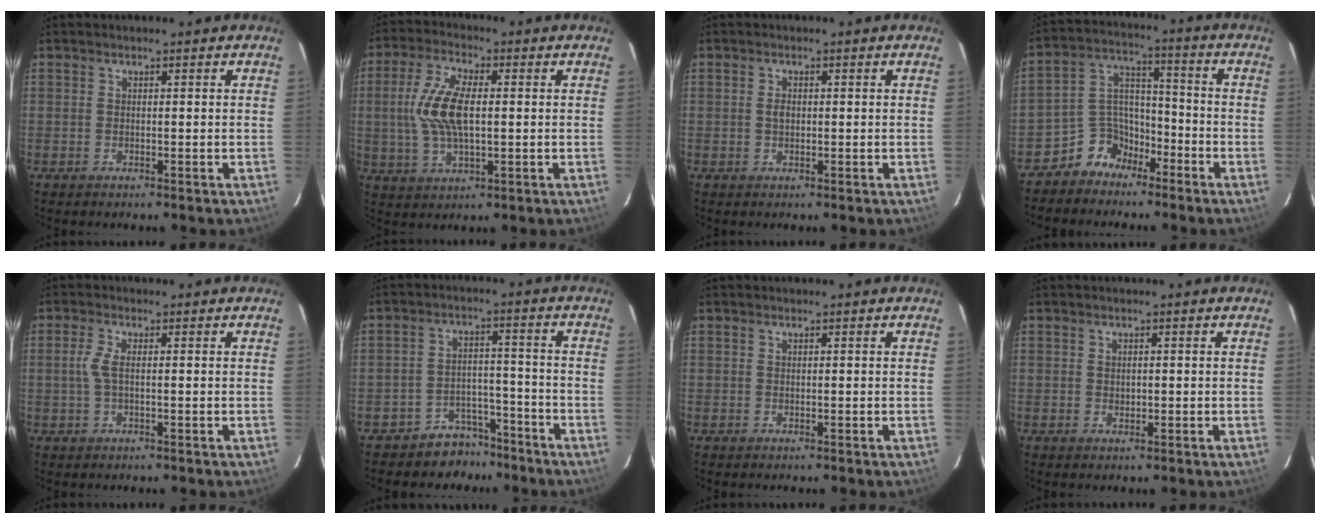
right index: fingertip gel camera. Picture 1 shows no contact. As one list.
[{"total": 10.7, "force": [0.6, 4.6, 9.7], "torque": [-0.202, 0.008, 0.012]}, {"total": 1.2, "force": [0.0, 0.8, 0.9], "torque": [-0.016, 0.003, -0.001]}, {"total": 8.2, "force": [-5.9, 5.6, 1.5], "torque": [-0.034, 0.046, -0.112]}, {"total": 2.8, "force": [-0.1, 0.6, 2.8], "torque": [-0.062, 0.002, -0.001]}, {"total": 7.5, "force": [-6.1, 4.3, 0.8], "torque": [-0.021, 0.031, -0.088]}, {"total": 0.0}, {"total": 0.9, "force": [0.1, 0.8, 0.4], "torque": [-0.006, 0.001, 0.004]}]